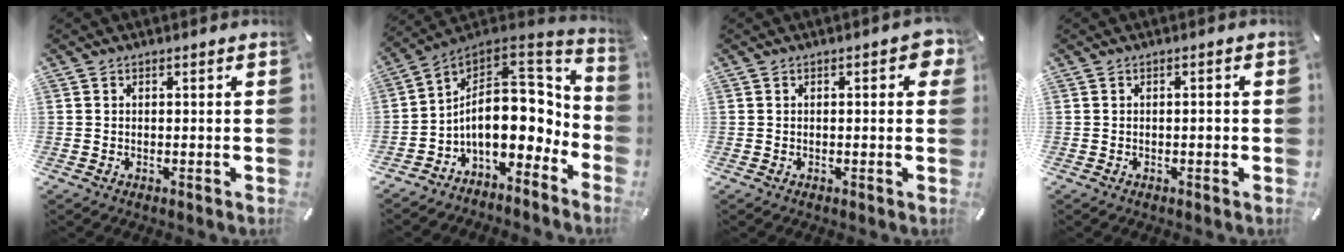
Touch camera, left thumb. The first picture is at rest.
{"total": 16.8, "force": [-0.6, 11.5, 12.3], "torque": [-0.185, -0.027, -0.007]}
{"total": 3.4, "force": [0.3, 1.5, 3.0], "torque": [-0.043, 0.004, 0.001]}
{"total": 1.2, "force": [-0.3, 0.5, 1.1], "torque": [-0.020, 0.000, -0.007]}